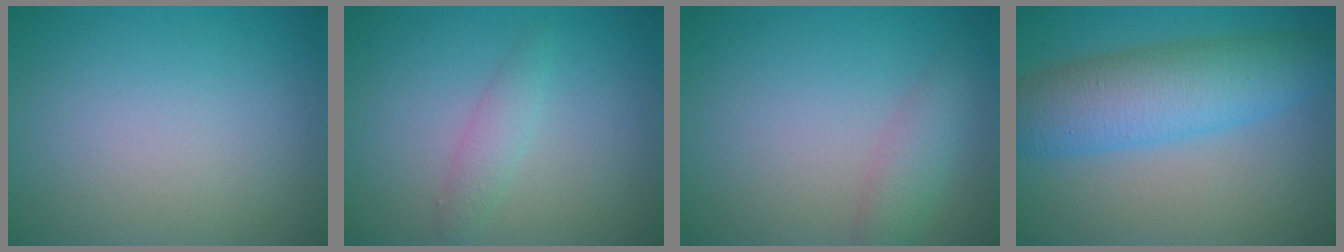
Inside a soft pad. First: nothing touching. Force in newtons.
{"total": 1.7, "press": 1.7, "slide": 0.1}
{"total": 2.5, "press": 2.5, "slide": 0.1}
{"total": 7.4, "press": 7.4, "slide": 0.0}